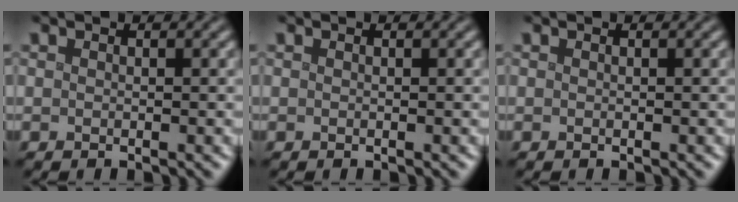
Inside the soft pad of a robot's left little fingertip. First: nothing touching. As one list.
[{"total": 0.0}, {"total": 0.0}]